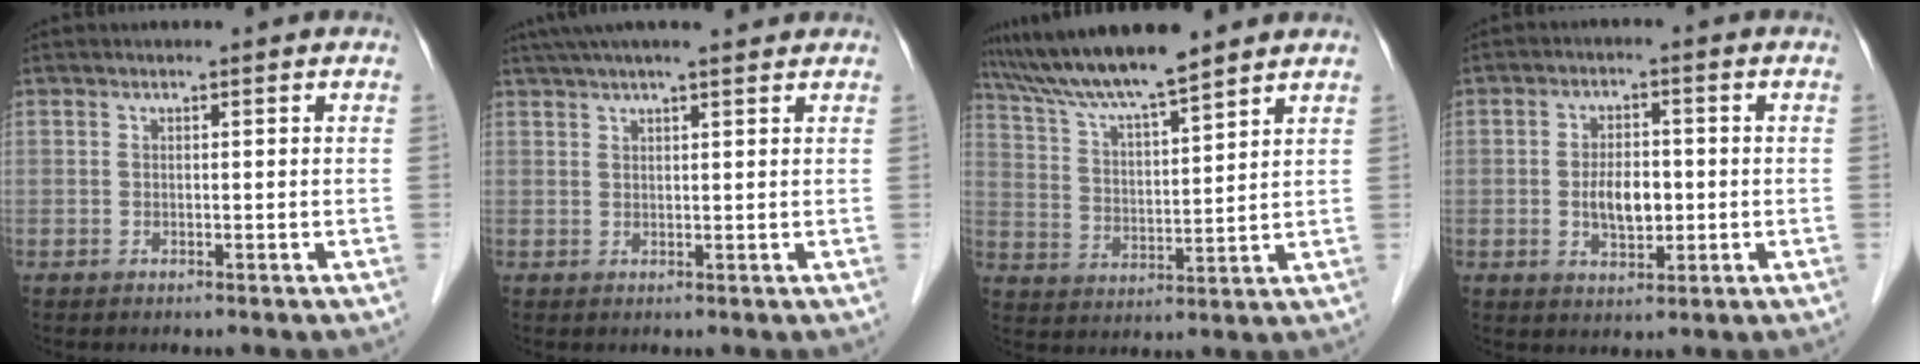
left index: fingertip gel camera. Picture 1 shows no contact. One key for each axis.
{"total": 9.8, "fx": 8.4, "fy": 1.0, "fz": 5.0, "tx": -0.079, "ty": 0.034, "tz": 0.116}
{"total": 11.6, "fx": 10.1, "fy": 0.2, "fz": 5.7, "tx": -0.105, "ty": 0.018, "tz": 0.186}
{"total": 5.4, "fx": -0.8, "fy": 2.7, "fz": 4.5, "tx": -0.085, "ty": 0.000, "tz": -0.010}